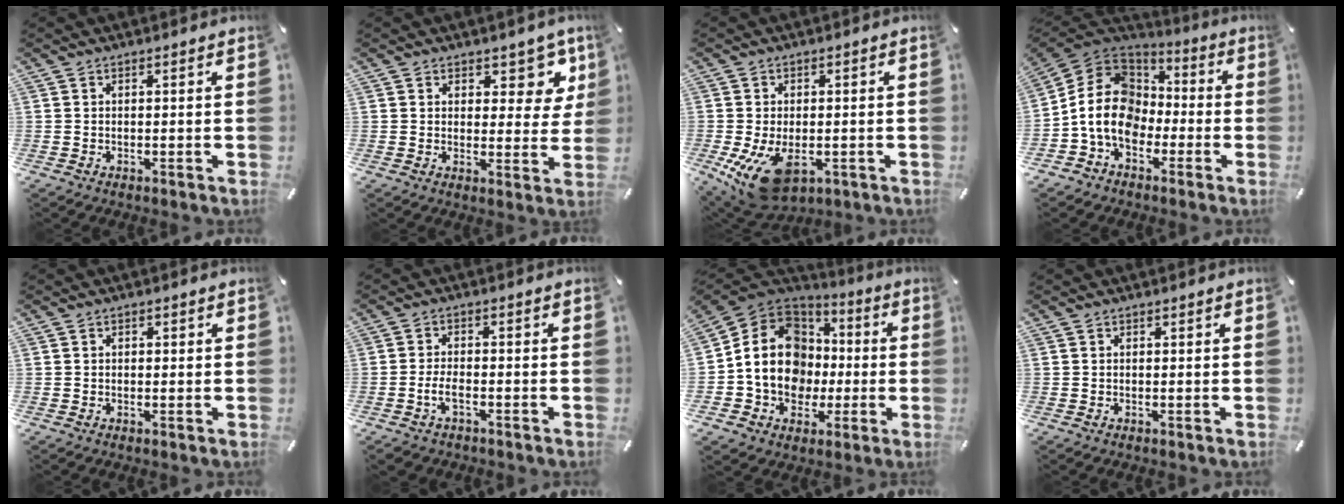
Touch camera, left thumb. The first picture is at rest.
{"total": 8.1, "force": [5.0, 5.1, 4.0], "torque": [-0.025, -0.038, 0.082]}
{"total": 10.3, "force": [-3.5, 6.2, 7.5], "torque": [-0.157, -0.002, -0.060]}
{"total": 14.7, "force": [-3.9, 12.0, 7.5], "torque": [-0.180, 0.034, -0.072]}
{"total": 0.7, "force": [0.0, 0.6, 0.4], "torque": [-0.009, 0.003, -0.001]}
{"total": 4.4, "force": [-1.9, 2.3, 3.2], "torque": [-0.066, 0.007, -0.036]}
{"total": 17.0, "force": [-1.4, 14.4, 9.0], "torque": [-0.188, 0.014, -0.018]}
{"total": 0.0}